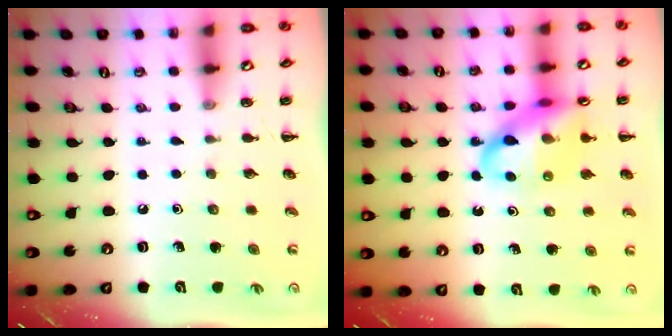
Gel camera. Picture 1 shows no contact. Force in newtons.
{"total": 15.6, "press": 15.3, "slide": 3.2}